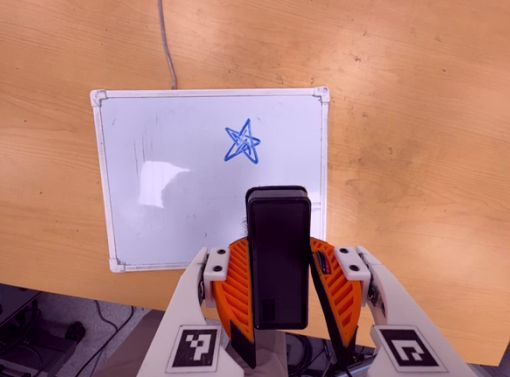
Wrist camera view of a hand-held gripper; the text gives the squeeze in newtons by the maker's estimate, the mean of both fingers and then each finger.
{"total": 4.4, "left": 3.5, "right": 5.2}